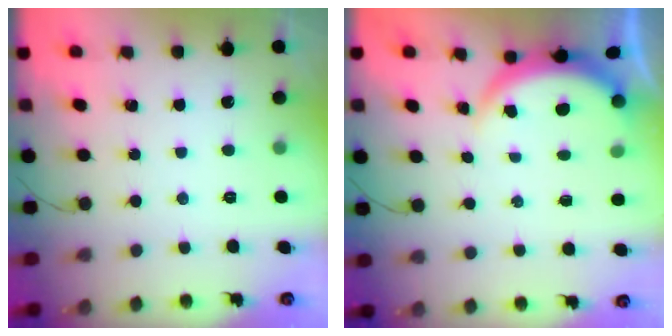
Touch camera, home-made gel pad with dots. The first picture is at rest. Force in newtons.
{"total": 3.7, "press": 3.7, "slide": 0.5}